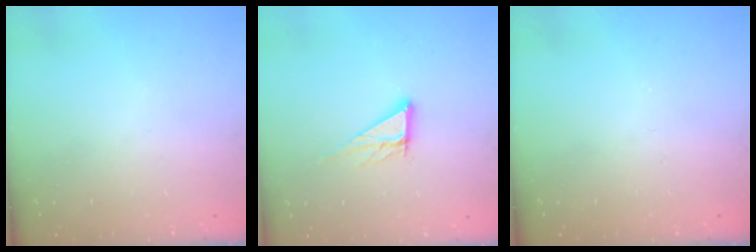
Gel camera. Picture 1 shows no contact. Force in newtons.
{"total": 8.0, "press": 8.0, "slide": 0.7}
{"total": 0.0}